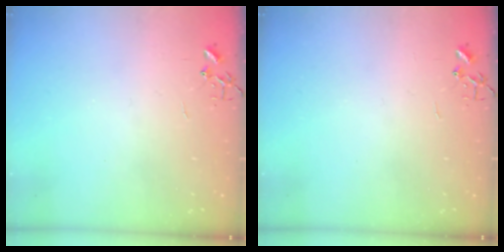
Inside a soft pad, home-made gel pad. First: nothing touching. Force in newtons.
{"total": 0.0}